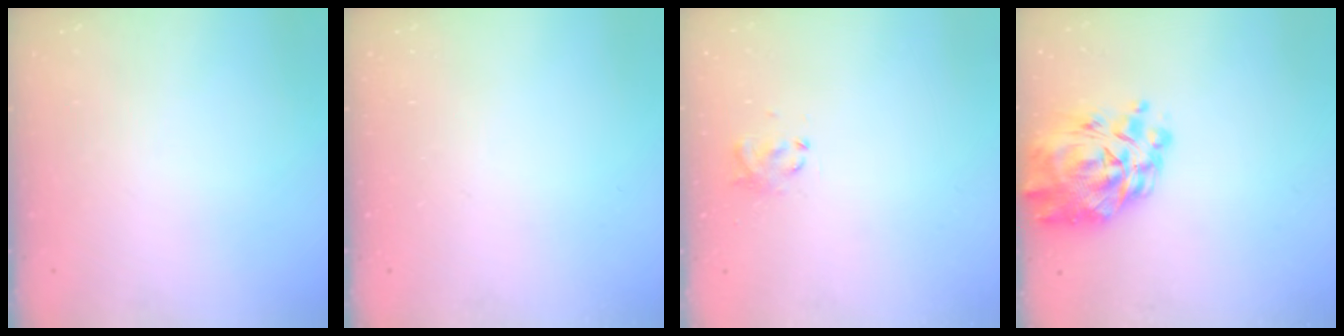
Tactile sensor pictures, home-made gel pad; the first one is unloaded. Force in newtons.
{"total": 0.0}
{"total": 2.8, "press": 2.7, "slide": 0.8}
{"total": 13.0, "press": 12.2, "slide": 4.3}